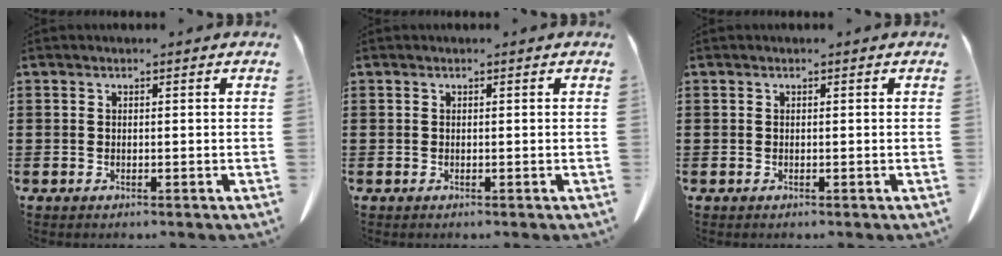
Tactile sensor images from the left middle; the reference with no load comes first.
{"total": 0.0}
{"total": 0.0}